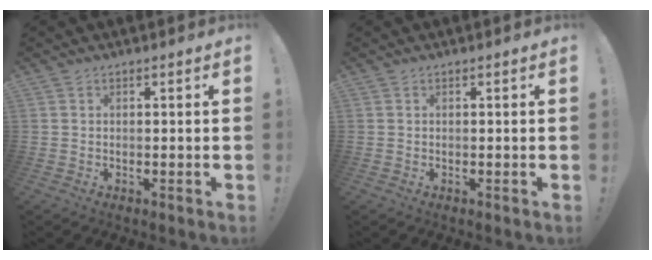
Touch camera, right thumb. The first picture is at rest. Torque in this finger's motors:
{"motor_torque": [0.00, 0.00, 0.01, -0.01, 0.00]}